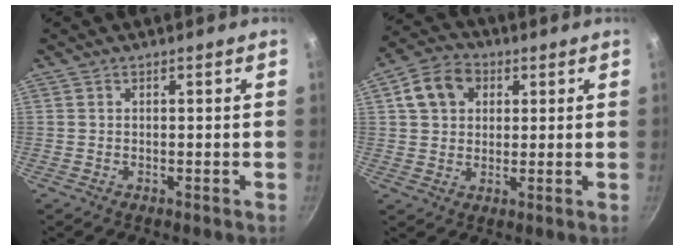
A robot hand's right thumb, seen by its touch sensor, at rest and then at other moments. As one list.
[{"total": 8.7, "force": [2.7, 6.9, 4.6], "torque": [-0.058, 0.012, 0.035]}]